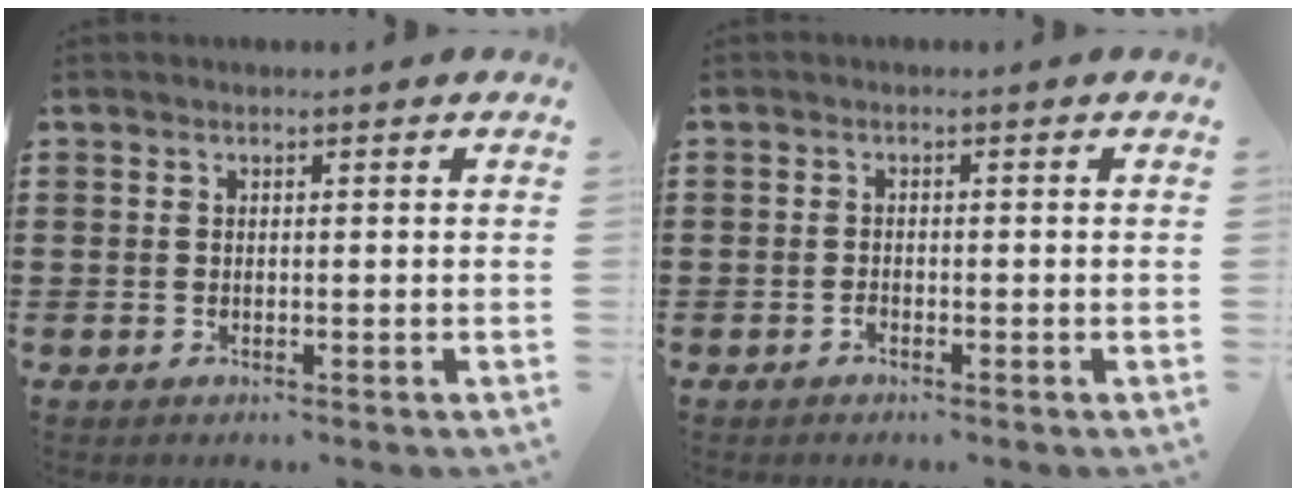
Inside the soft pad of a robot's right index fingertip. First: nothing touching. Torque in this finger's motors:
{"motor_torque": [2.14, 0.00, -0.01, -0.12]}